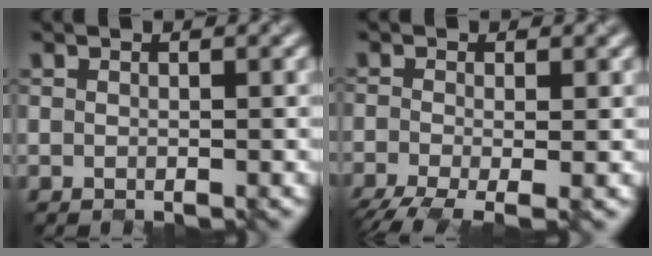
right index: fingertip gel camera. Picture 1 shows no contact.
{"total": 4.9, "force": [-2.7, 1.5, 3.8], "torque": [-0.081, -0.016, -0.051]}